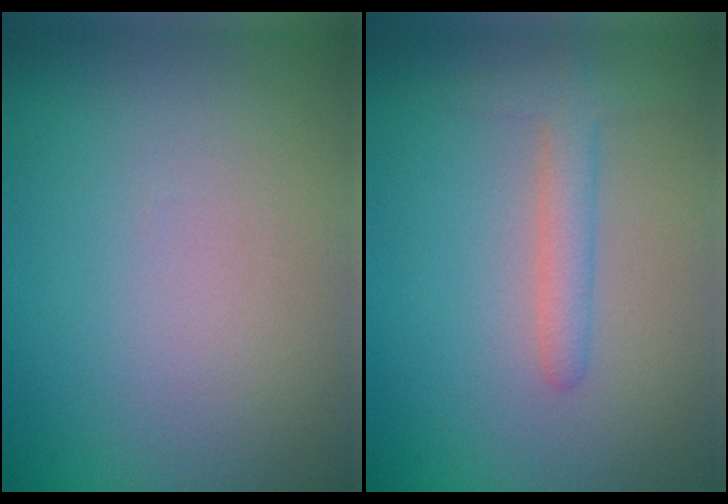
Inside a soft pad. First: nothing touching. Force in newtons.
{"total": 2.6, "press": 2.6, "slide": 0.1}